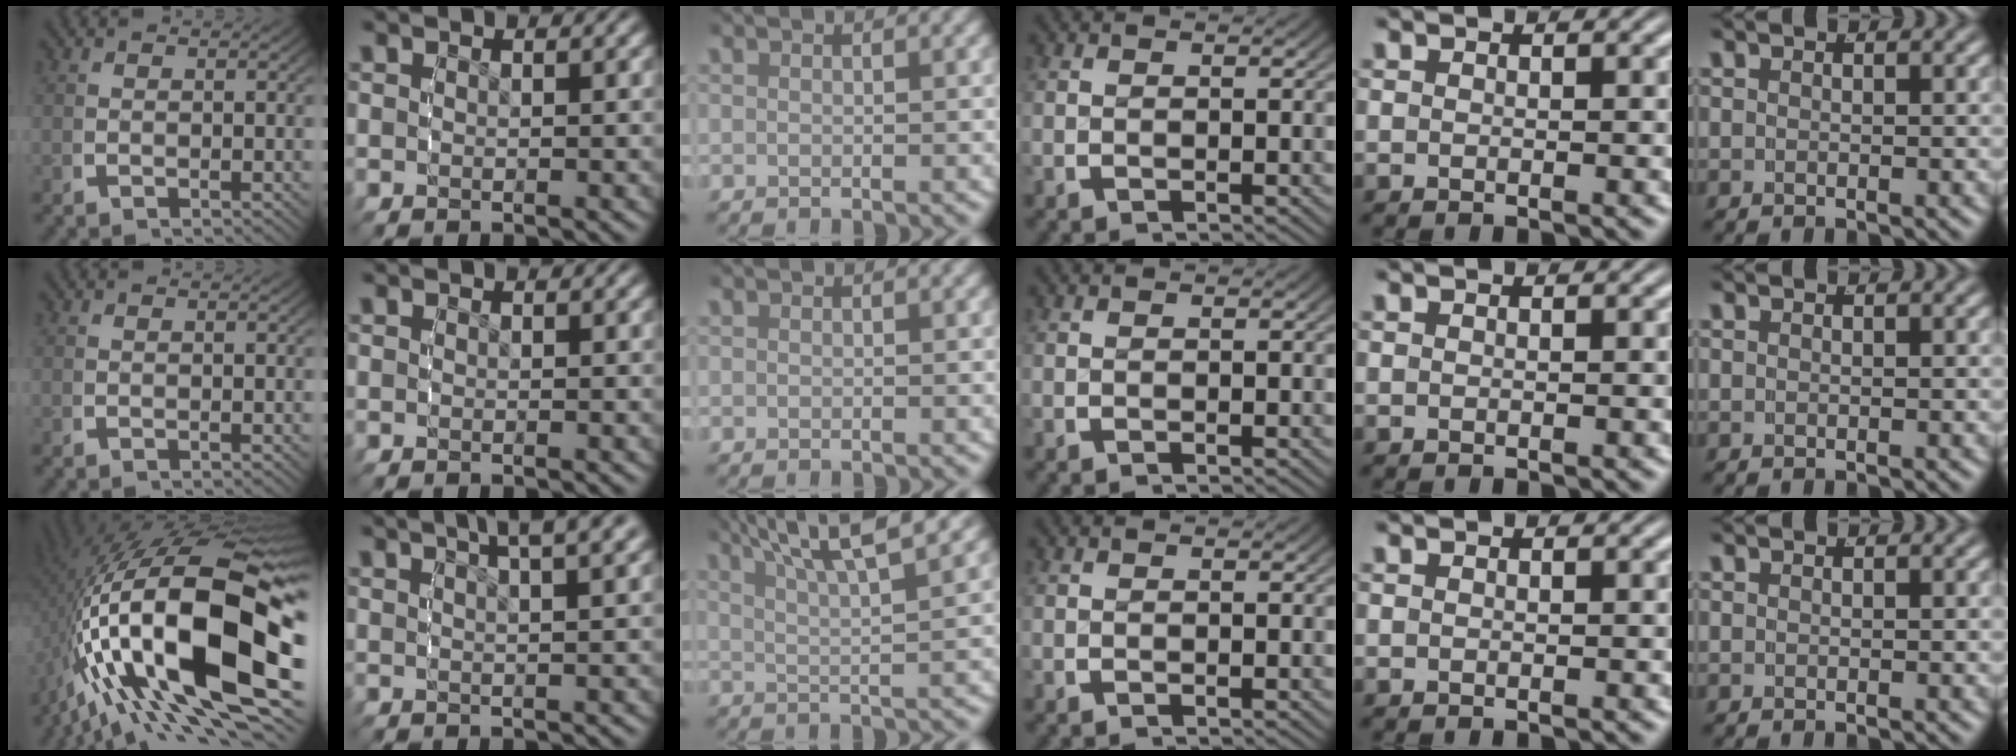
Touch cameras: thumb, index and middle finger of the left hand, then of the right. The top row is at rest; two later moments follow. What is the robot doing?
{"motion": "grasp_and_lifting", "object": "dispenser bottle"}